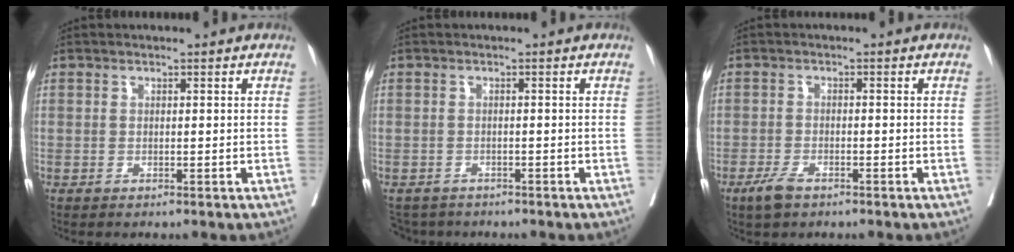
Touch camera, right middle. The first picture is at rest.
{"total": 3.9, "force": [-3.6, 1.7, 0.0], "torque": [0.006, -0.007, -0.058]}
{"total": 3.0, "force": [-2.1, 1.0, 1.9], "torque": [-0.043, -0.003, -0.037]}